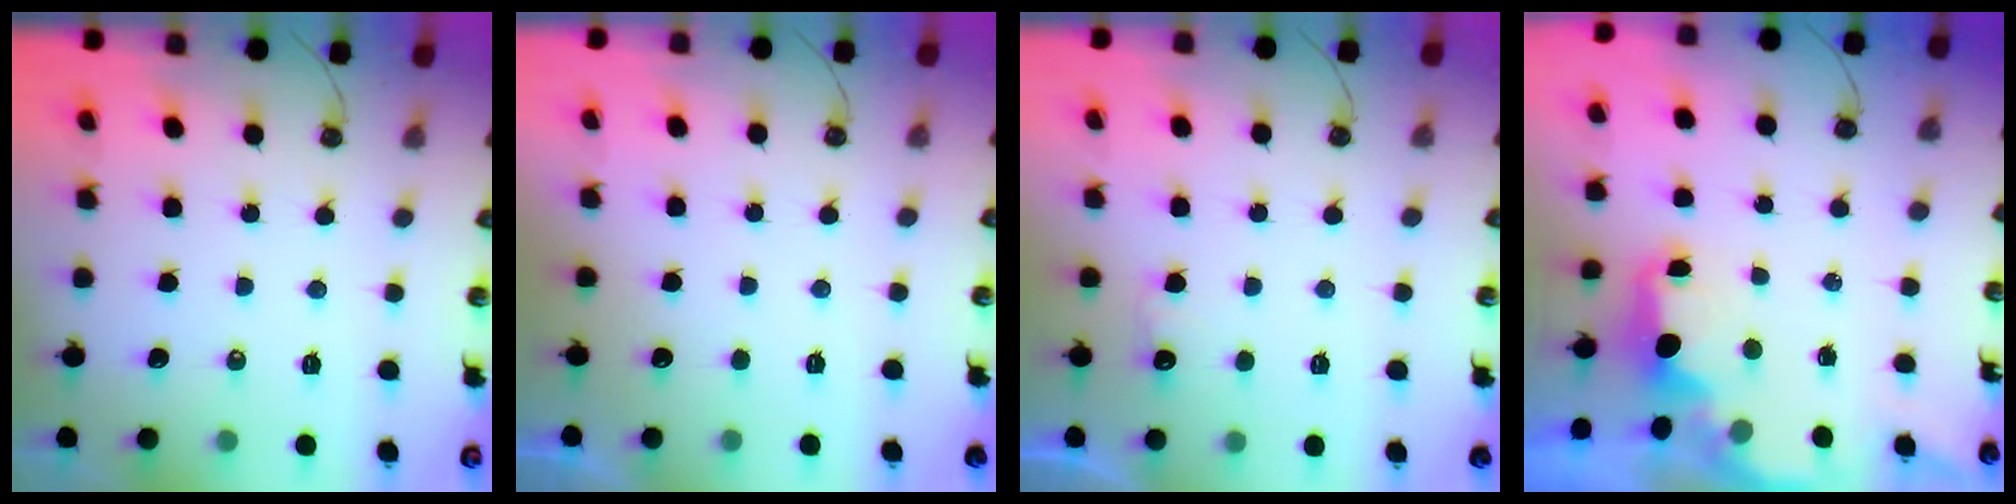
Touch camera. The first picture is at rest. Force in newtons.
{"total": 0.0}
{"total": 4.7, "press": 4.5, "slide": 1.3}
{"total": 1.9, "press": 1.8, "slide": 0.7}